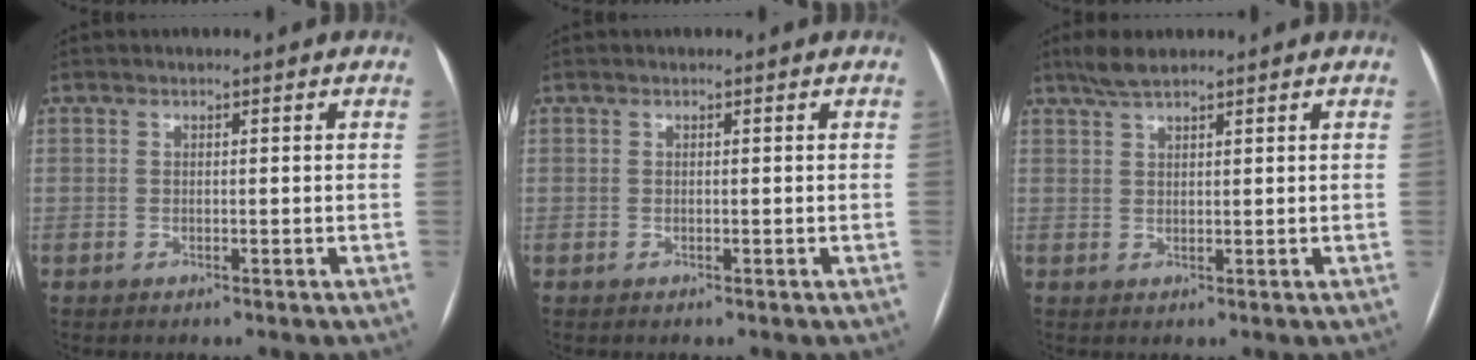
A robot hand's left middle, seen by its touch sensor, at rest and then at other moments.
{"total": 0.0}
{"total": 3.3, "force": [2.7, 0.5, 1.9], "torque": [-0.044, 0.012, 0.055]}